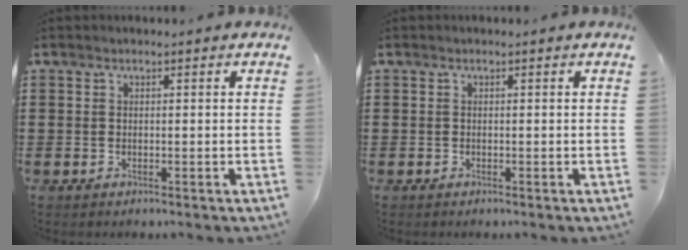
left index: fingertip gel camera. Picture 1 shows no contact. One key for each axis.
{"total": 0.0}